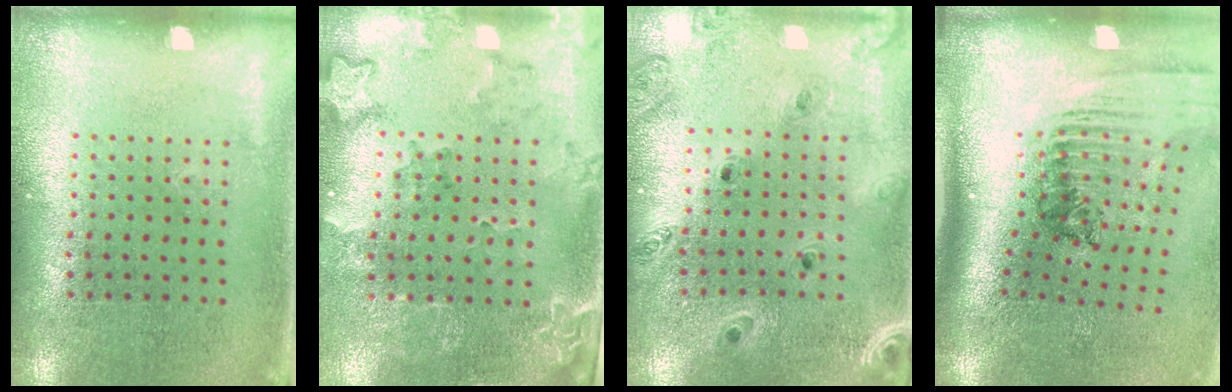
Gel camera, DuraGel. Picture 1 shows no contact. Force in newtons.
{"total": 1.9, "press": 1.7, "slide": 0.8}
{"total": 1.3, "press": 1.3, "slide": 0.2}
{"total": 2.4, "press": 1.6, "slide": 1.8}